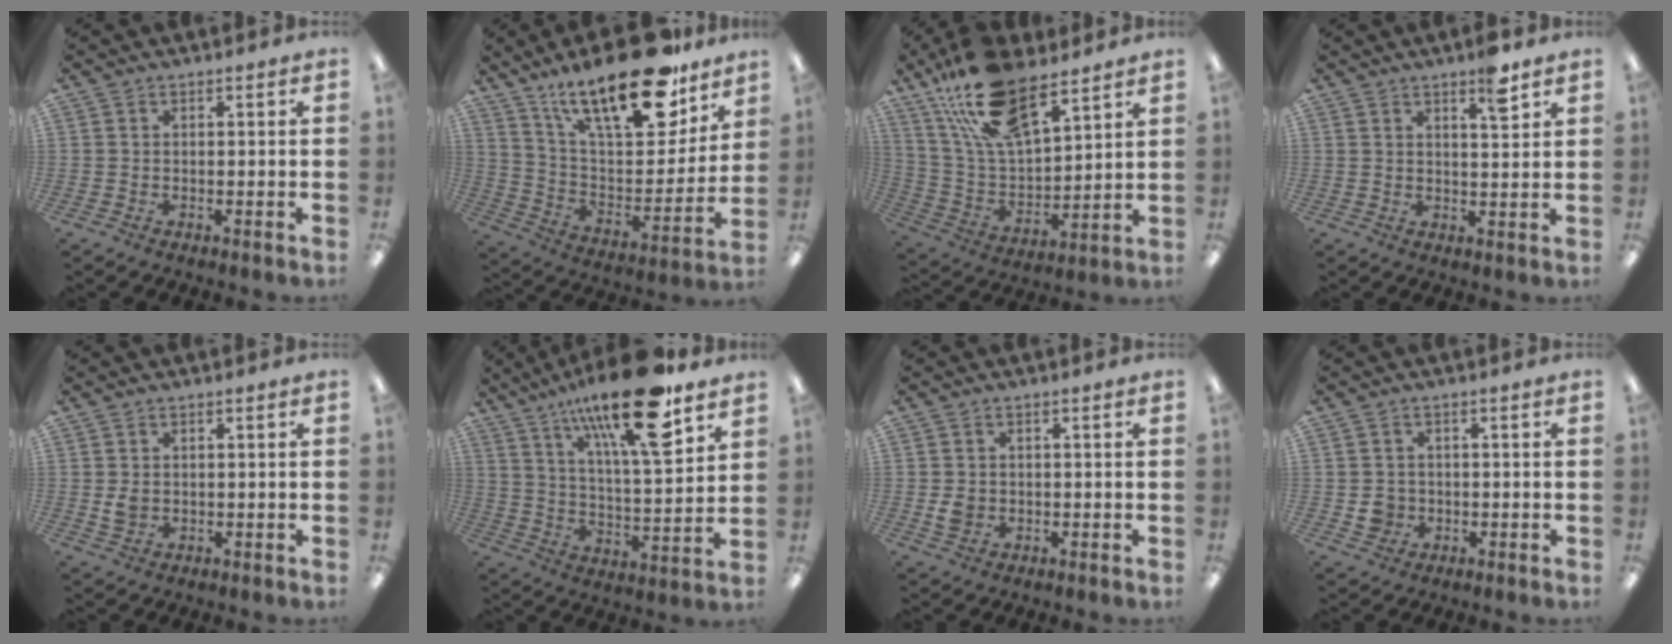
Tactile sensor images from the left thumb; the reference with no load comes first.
{"total": 26.6, "force": [17.9, 9.7, 17.0], "torque": [-0.258, -0.104, 0.302]}
{"total": 20.8, "force": [14.8, 8.3, 12.1], "torque": [-0.251, -0.067, 0.264]}
{"total": 6.3, "force": [4.4, 1.4, 4.3], "torque": [-0.057, -0.021, 0.068]}
{"total": 2.5, "force": [0.4, 2.0, 1.5], "torque": [-0.022, 0.000, 0.007]}
{"total": 22.3, "force": [14.7, 5.9, 15.7], "torque": [-0.261, -0.080, 0.237]}
{"total": 2.9, "force": [0.0, 2.4, 1.5], "torque": [-0.010, -0.002, -0.003]}
{"total": 3.5, "force": [-0.4, 3.3, 1.1], "torque": [-0.014, 0.004, -0.007]}